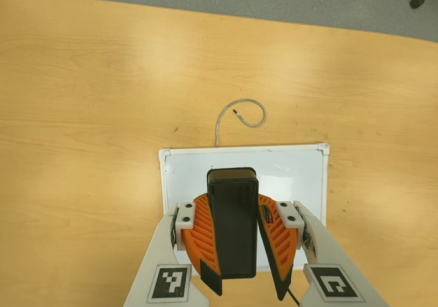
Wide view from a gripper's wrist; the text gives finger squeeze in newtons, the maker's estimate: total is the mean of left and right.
{"total": 11.3, "left": 10.4, "right": 12.1}